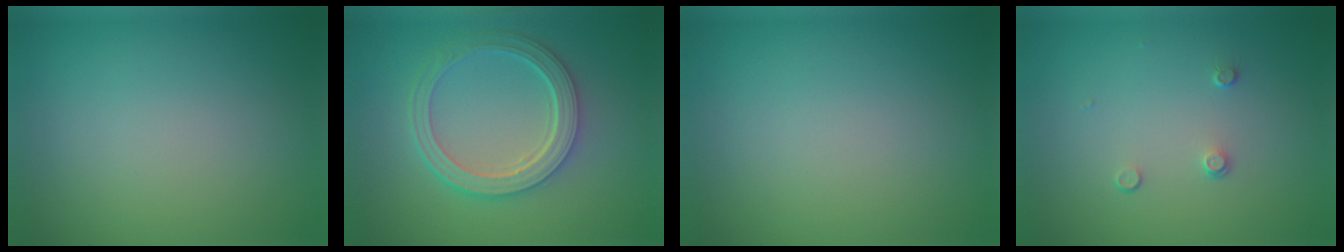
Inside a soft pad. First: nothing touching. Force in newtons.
{"total": 4.9, "press": 3.9, "slide": 3.0}
{"total": 0.0}
{"total": 0.9, "press": 0.6, "slide": 0.6}